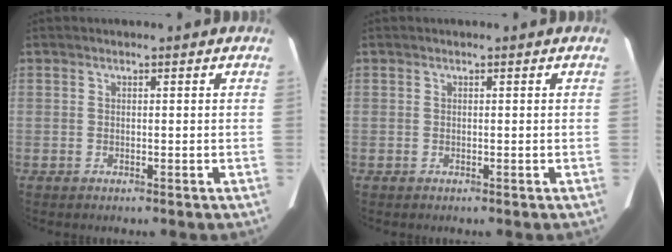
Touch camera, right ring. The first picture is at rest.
{"total": 0.0}